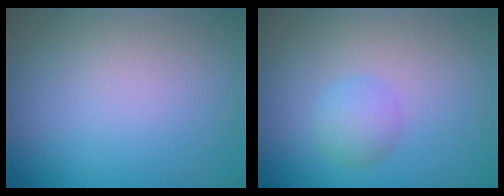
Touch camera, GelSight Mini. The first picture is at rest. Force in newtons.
{"total": 1.8, "press": 1.8, "slide": 0.0}